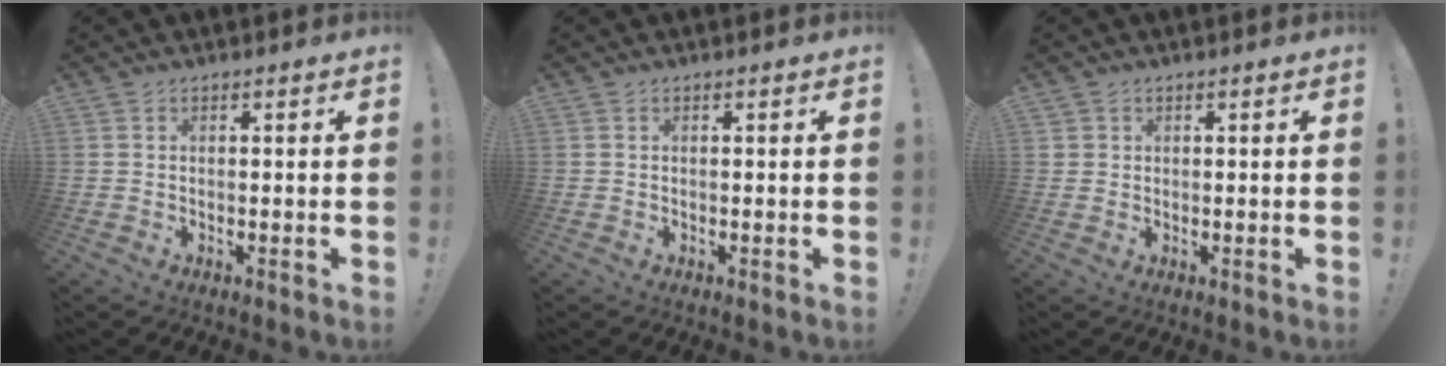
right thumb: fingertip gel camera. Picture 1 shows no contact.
{"total": 0.0}
{"total": 1.4, "force": [0.8, 1.1, 0.2], "torque": [0.000, -0.002, 0.015]}